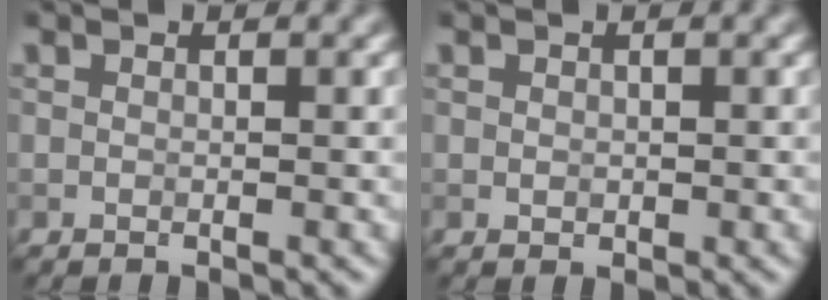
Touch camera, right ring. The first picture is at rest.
{"total": 0.7, "force": [0.2, 0.6, 0.3], "torque": [-0.004, -0.001, 0.001]}